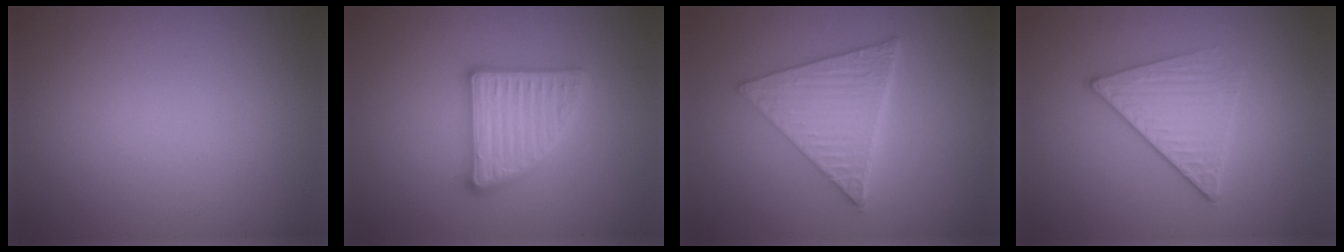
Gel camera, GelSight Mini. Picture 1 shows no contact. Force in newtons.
{"total": 4.9, "press": 4.8, "slide": 0.8}
{"total": 6.1, "press": 4.5, "slide": 4.1}
{"total": 3.2, "press": 3.0, "slide": 1.2}